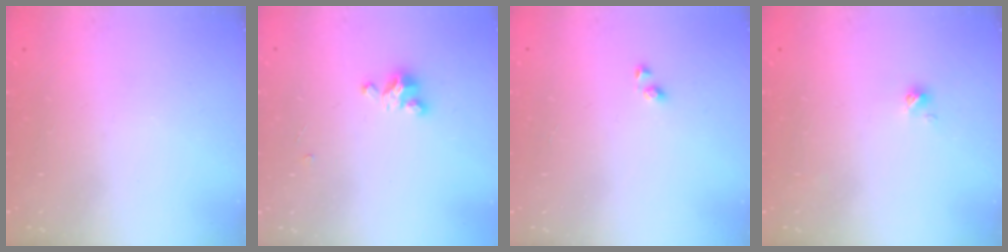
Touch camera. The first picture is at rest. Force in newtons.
{"total": 2.9, "press": 2.9, "slide": 0.3}
{"total": 3.1, "press": 3.1, "slide": 0.4}
{"total": 0.0}